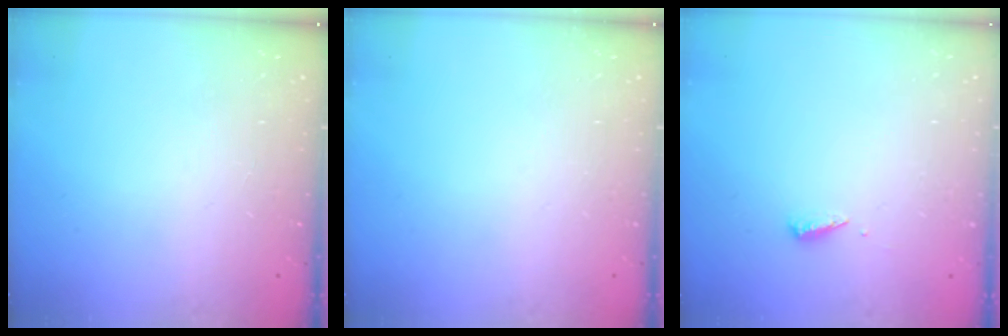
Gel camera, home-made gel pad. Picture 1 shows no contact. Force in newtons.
{"total": 0.0}
{"total": 2.5, "press": 2.5, "slide": 0.1}